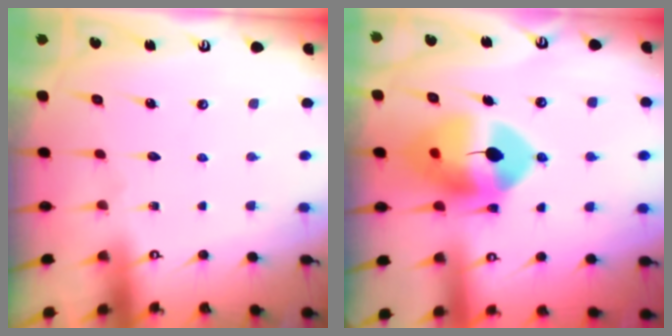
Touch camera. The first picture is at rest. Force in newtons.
{"total": 12.5, "press": 12.4, "slide": 1.9}